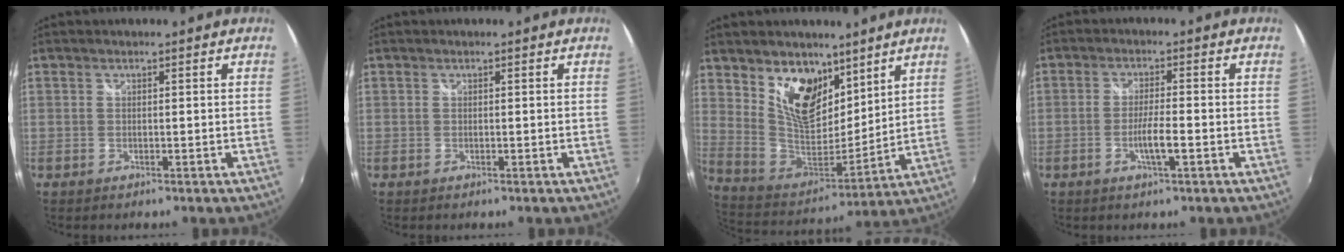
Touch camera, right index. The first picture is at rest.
{"total": 0.0}
{"total": 15.4, "force": [9.3, 8.7, 8.6], "torque": [-0.168, -0.005, 0.180]}
{"total": 4.4, "force": [-1.6, 0.2, 4.0], "torque": [-0.076, -0.004, -0.030]}